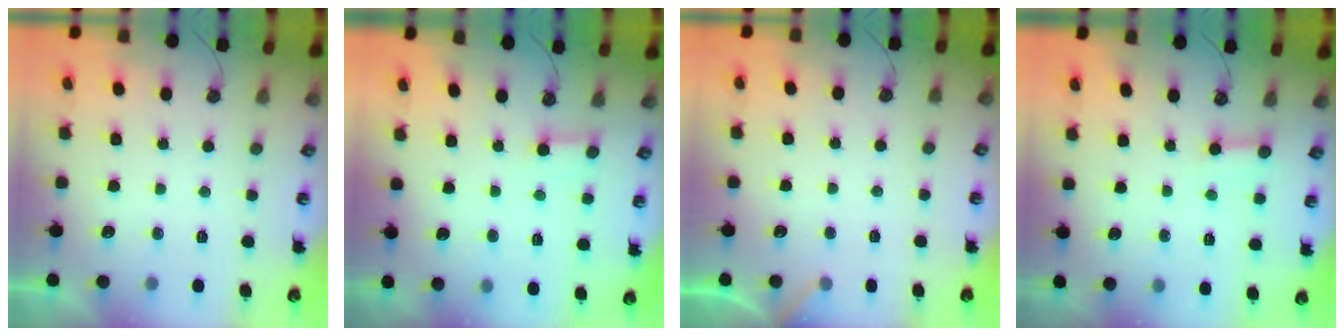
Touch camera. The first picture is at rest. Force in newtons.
{"total": 2.2, "press": 2.2, "slide": 0.1}
{"total": 4.5, "press": 4.5, "slide": 0.3}
{"total": 3.1, "press": 3.0, "slide": 0.3}